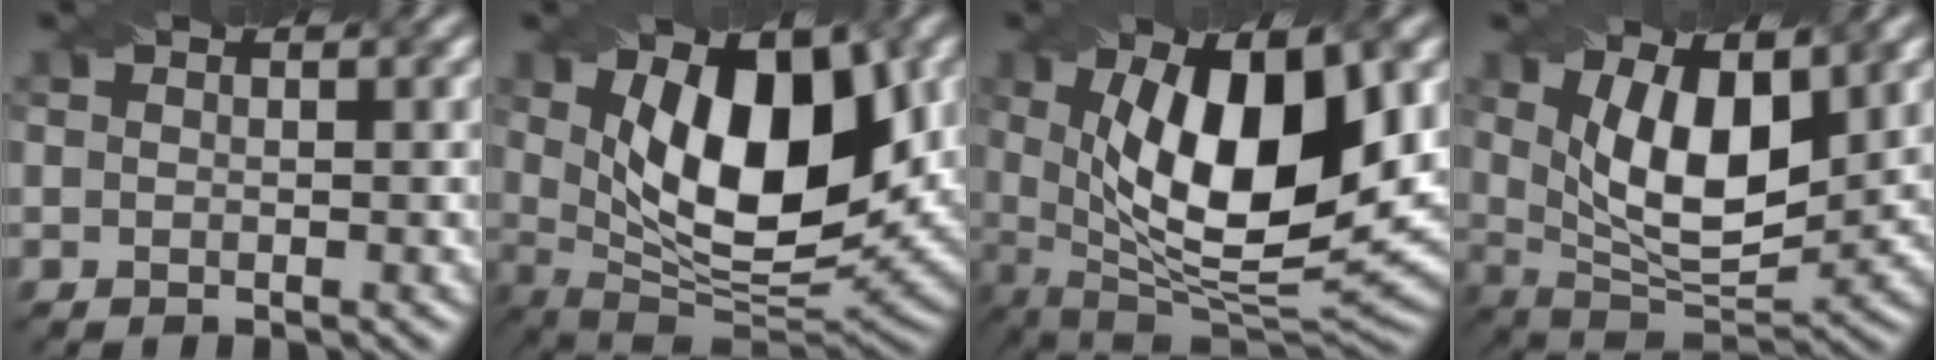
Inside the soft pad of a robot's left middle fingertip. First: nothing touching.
{"total": 12.8, "force": [2.9, 6.0, 10.9], "torque": [-0.156, -0.011, 0.047]}
{"total": 13.5, "force": [2.7, 5.4, 12.1], "torque": [-0.190, -0.008, 0.039]}
{"total": 9.0, "force": [2.8, 3.9, 7.6], "torque": [-0.133, -0.009, 0.046]}